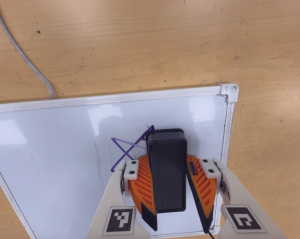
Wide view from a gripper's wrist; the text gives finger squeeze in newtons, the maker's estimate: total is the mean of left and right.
{"total": 14.3, "left": 16.4, "right": 12.2}